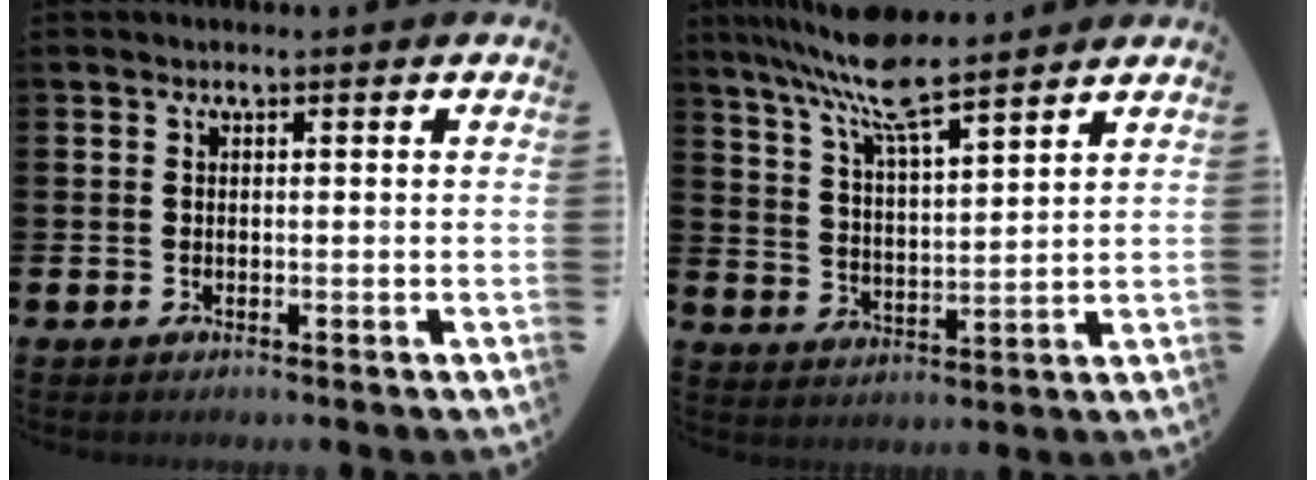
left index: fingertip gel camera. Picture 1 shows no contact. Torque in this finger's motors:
{"motor_torque": [0.46, -0.49, 1.02, 0.21]}